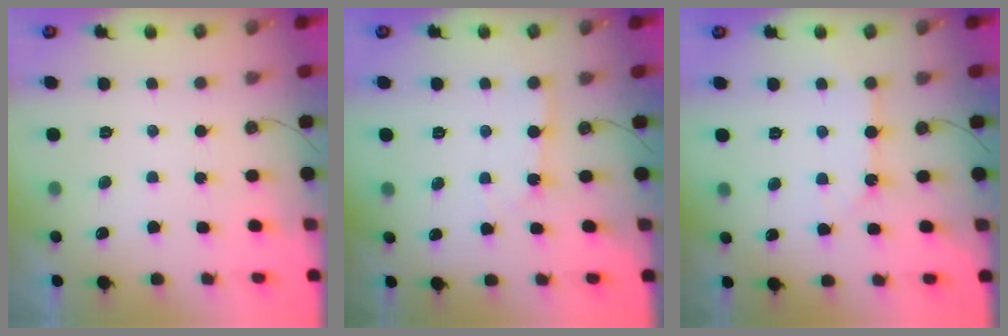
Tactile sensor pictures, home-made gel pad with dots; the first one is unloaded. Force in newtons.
{"total": 3.0, "press": 3.0, "slide": 0.4}
{"total": 7.8, "press": 7.7, "slide": 0.8}